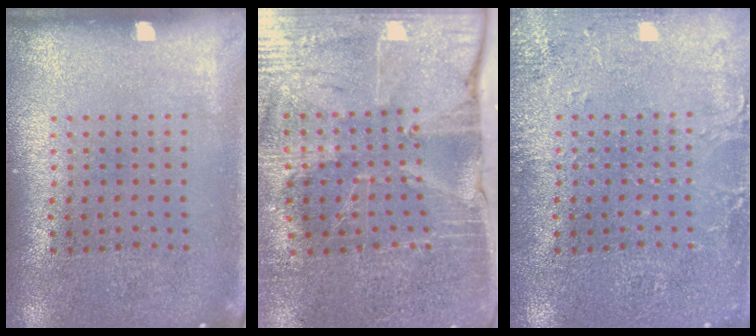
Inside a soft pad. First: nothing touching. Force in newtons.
{"total": 4.2, "press": 3.8, "slide": 1.9}
{"total": 2.5, "press": 2.5, "slide": 0.3}